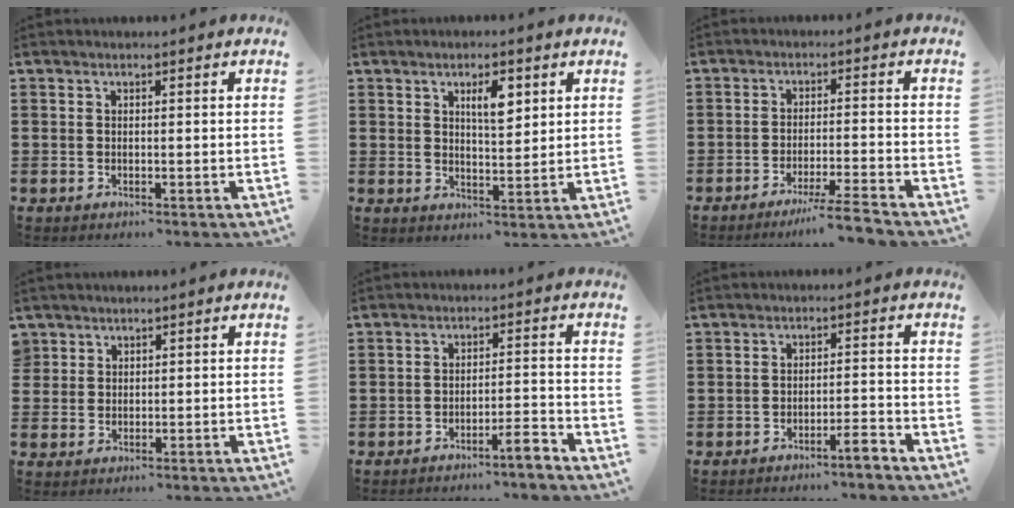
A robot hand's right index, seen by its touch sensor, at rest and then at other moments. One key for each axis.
{"total": 4.5, "fx": 2.2, "fy": 1.6, "fz": 3.6, "tx": -0.061, "ty": 0.001, "tz": 0.032}
{"total": 4.6, "fx": -4.0, "fy": -0.8, "fz": 2.2, "tx": -0.034, "ty": -0.015, "tz": -0.074}
{"total": 1.9, "fx": 1.3, "fy": 1.4, "fz": -0.1, "tx": -0.004, "ty": 0.007, "tz": 0.026}
{"total": 3.6, "fx": -3.2, "fy": 0.0, "fz": 1.7, "tx": -0.031, "ty": 0.002, "tz": -0.063}
{"total": 2.9, "fx": -2.6, "fy": 0.0, "fz": 1.3, "tx": -0.024, "ty": 0.003, "tz": -0.051}